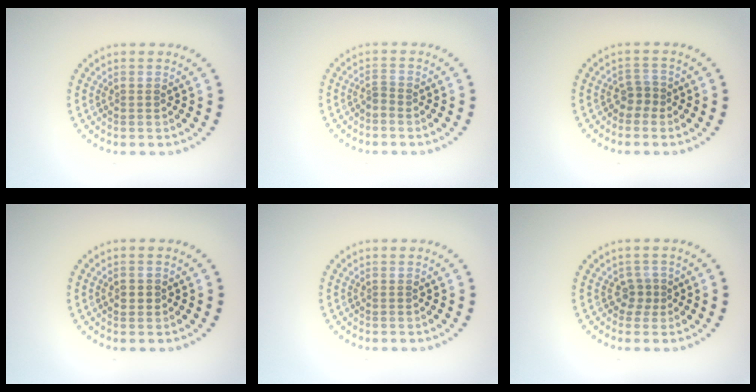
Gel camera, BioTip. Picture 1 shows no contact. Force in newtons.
{"total": 0.8, "press": 0.3, "slide": 0.7}
{"total": 1.4, "press": 1.1, "slide": 0.9}
{"total": 1.0, "press": 0.9, "slide": 0.1}
{"total": 0.0}
{"total": 1.4, "press": 1.1, "slide": 0.9}